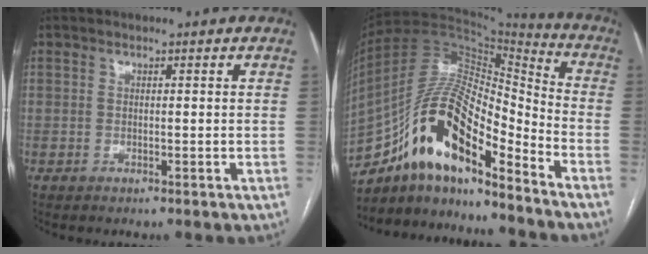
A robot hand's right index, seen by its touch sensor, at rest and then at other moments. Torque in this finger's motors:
{"motor_torque": [1.06, -1.08, 0.99, 0.21]}